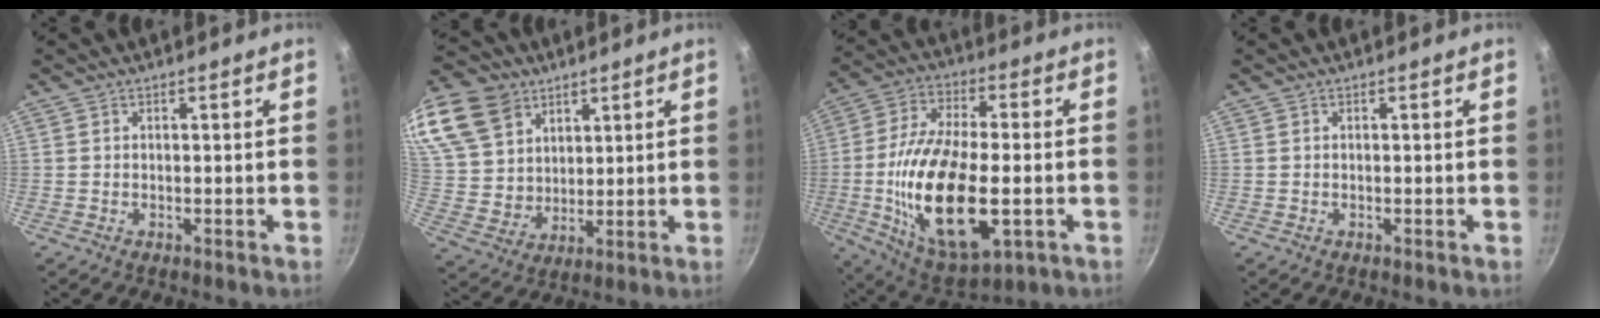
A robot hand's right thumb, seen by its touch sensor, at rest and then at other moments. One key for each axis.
{"total": 21.6, "fx": 11.7, "fy": 15.5, "fz": 9.4, "tx": -0.202, "ty": -0.014, "tz": 0.232}
{"total": 23.0, "fx": -4.1, "fy": 10.5, "fz": 20.0, "tx": -0.373, "ty": 0.009, "tz": -0.068}
{"total": 0.0}